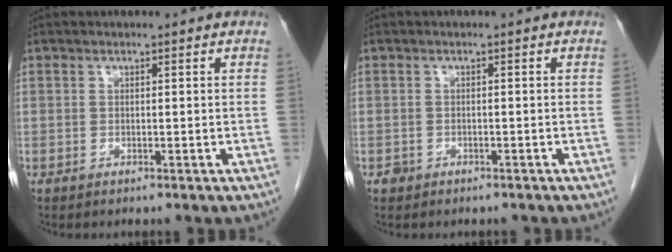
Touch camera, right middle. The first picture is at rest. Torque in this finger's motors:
{"motor_torque": [-0.03, 0.07, 0.00, 0.00]}